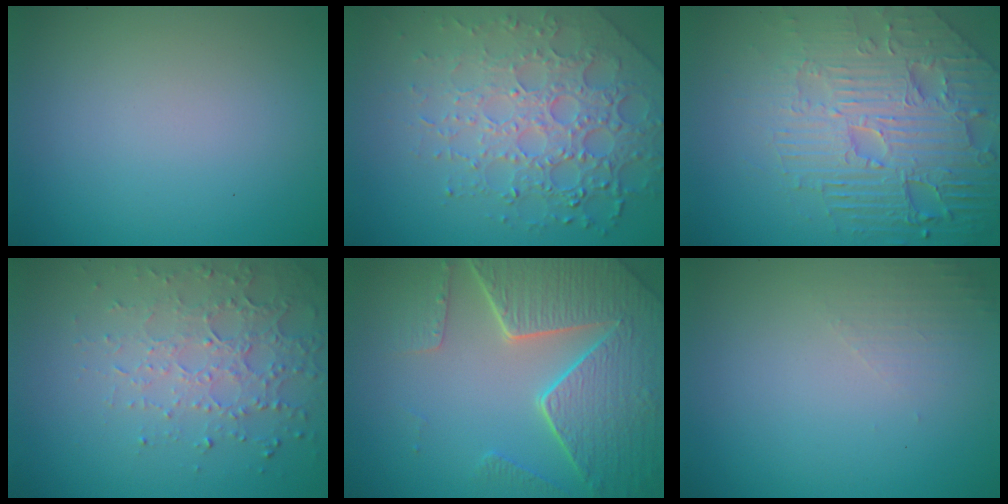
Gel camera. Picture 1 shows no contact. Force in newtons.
{"total": 7.5, "press": 5.3, "slide": 5.3}
{"total": 8.7, "press": 6.1, "slide": 6.2}
{"total": 4.6, "press": 3.3, "slide": 3.2}
{"total": 8.2, "press": 6.1, "slide": 5.6}
{"total": 1.3, "press": 1.2, "slide": 0.4}